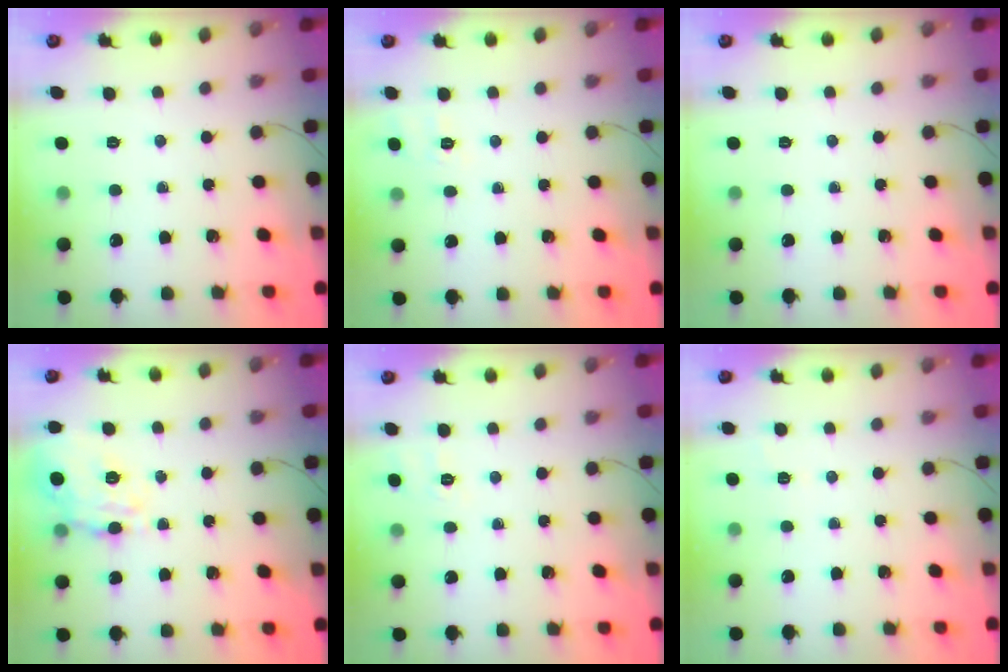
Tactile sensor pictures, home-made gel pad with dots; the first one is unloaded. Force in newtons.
{"total": 2.5, "press": 1.6, "slide": 1.9}
{"total": 0.0}
{"total": 15.4, "press": 15.3, "slide": 1.6}
{"total": 2.7, "press": 2.0, "slide": 1.8}
{"total": 1.3, "press": 0.0, "slide": 1.3}